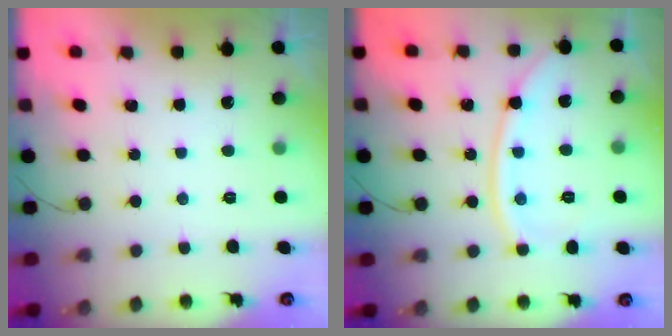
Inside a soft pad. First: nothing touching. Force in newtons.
{"total": 10.0, "press": 10.0, "slide": 0.4}